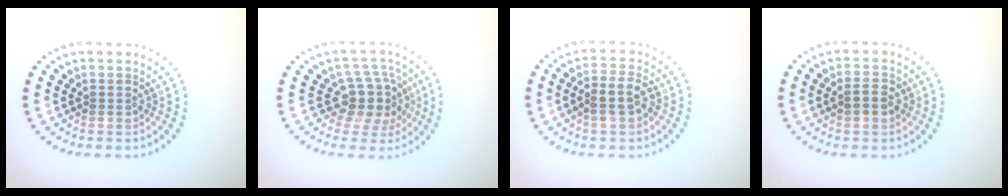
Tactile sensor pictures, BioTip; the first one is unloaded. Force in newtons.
{"total": 4.1, "press": 3.1, "slide": 2.6}
{"total": 2.9, "press": 2.7, "slide": 0.9}
{"total": 1.5, "press": 1.5, "slide": 0.1}